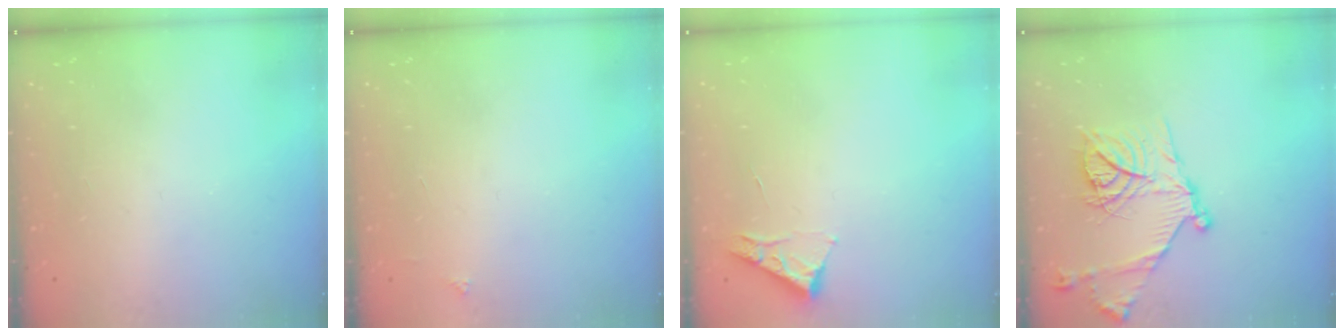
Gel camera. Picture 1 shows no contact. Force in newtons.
{"total": 2.0, "press": 2.0, "slide": 0.3}
{"total": 3.4, "press": 3.3, "slide": 0.5}
{"total": 18.9, "press": 18.8, "slide": 1.9}